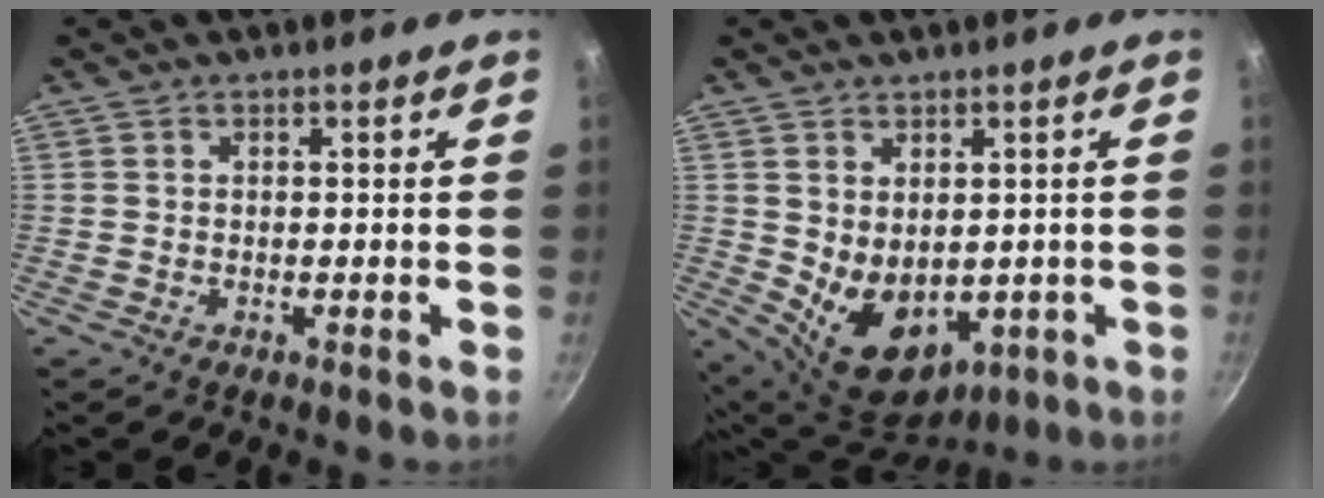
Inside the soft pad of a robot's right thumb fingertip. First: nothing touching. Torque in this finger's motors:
{"motor_torque": [-1.08, 1.37, -0.17, 0.21, 0.33]}